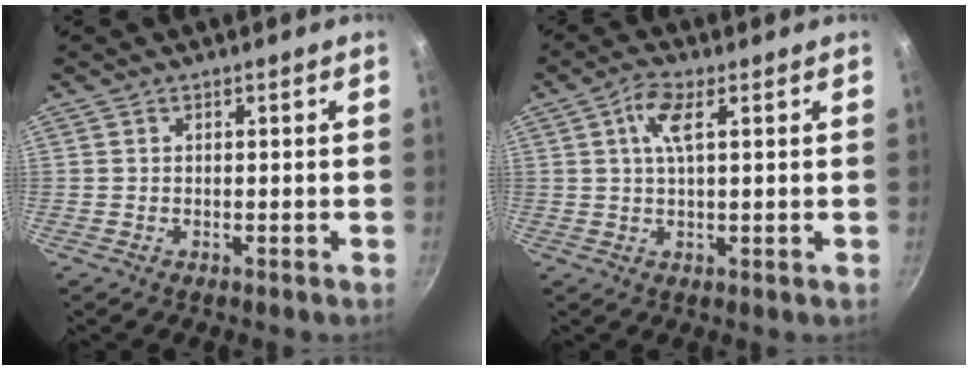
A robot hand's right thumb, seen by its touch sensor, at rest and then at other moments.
{"total": 5.2, "force": [1.7, 1.6, 4.7], "torque": [-0.096, 0.006, 0.030]}